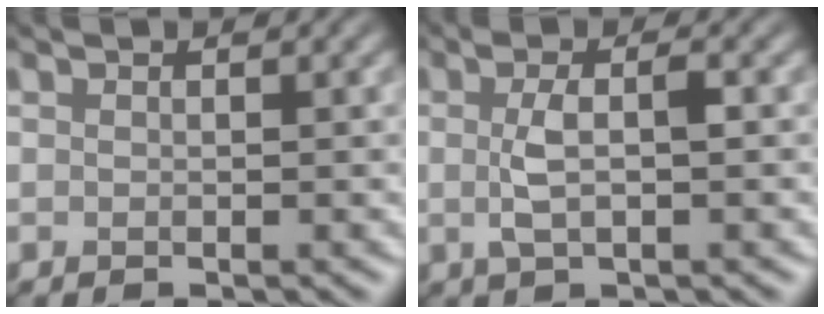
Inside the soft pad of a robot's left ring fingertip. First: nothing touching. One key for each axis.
{"total": 2.8, "fx": 0.1, "fy": 0.9, "fz": 2.7, "tx": -0.059, "ty": 0.000, "tz": 0.000}